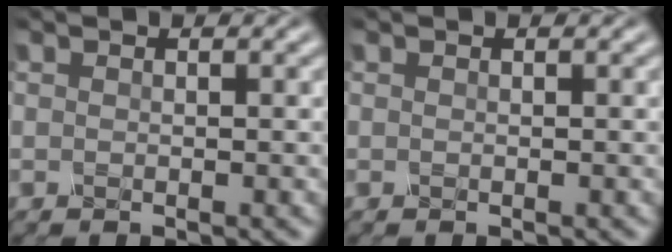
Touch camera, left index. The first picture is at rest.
{"total": 0.0}